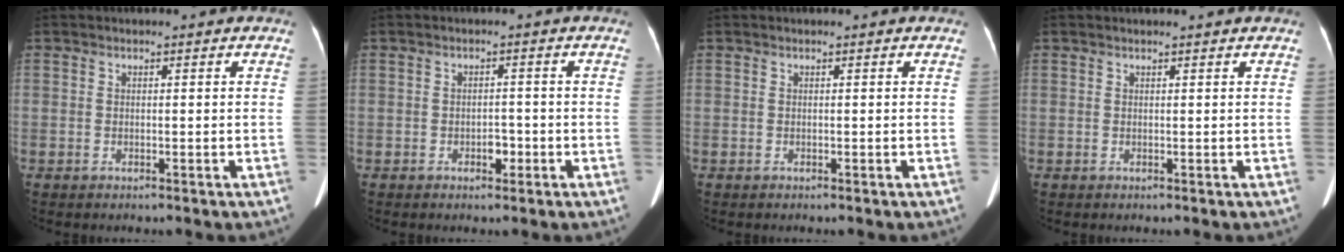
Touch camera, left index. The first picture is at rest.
{"total": 1.7, "force": [-0.8, 1.0, 1.1], "torque": [-0.016, 0.003, -0.010]}
{"total": 0.0}
{"total": 1.6, "force": [1.5, -0.1, 0.5], "torque": [-0.011, 0.013, 0.021]}